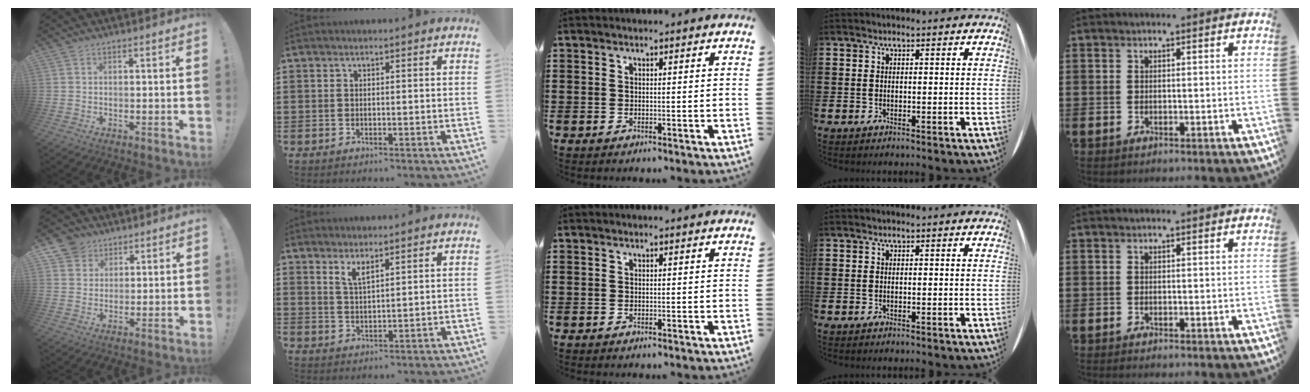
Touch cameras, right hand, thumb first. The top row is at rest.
{"thumb": {"total": 6.3, "force": [3.7, 5.1, 0.7], "torque": [-0.006, -0.026, 0.072]}, "index": {"total": 2.7, "force": [1.9, 0.7, 1.7], "torque": [-0.037, 0.003, 0.034]}}